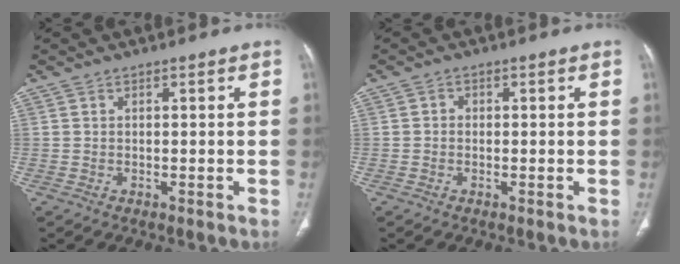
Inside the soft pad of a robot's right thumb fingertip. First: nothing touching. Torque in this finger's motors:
{"motor_torque": [-0.31, 0.10, -0.10, -0.64, -0.01]}